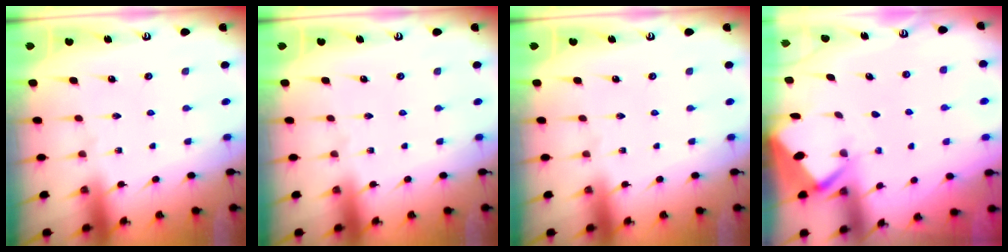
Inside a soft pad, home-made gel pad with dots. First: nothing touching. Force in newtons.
{"total": 0.0}
{"total": 0.0}
{"total": 2.8, "press": 2.8, "slide": 0.3}